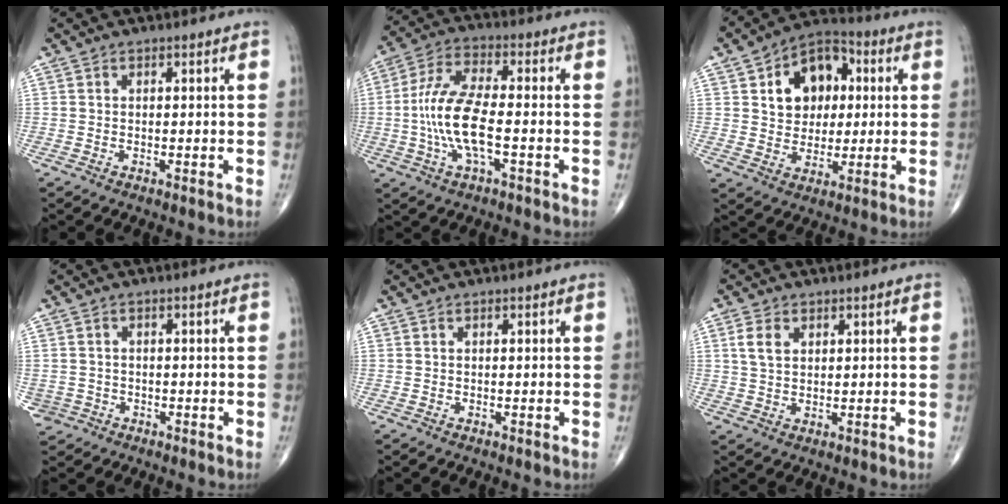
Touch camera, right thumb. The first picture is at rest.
{"total": 12.2, "force": [-2.1, 4.3, 11.3], "torque": [-0.245, 0.024, -0.041]}
{"total": 13.6, "force": [3.3, 10.1, 8.5], "torque": [-0.088, 0.008, 0.048]}
{"total": 2.7, "force": [-1.0, 2.5, -0.1], "torque": [0.010, 0.009, -0.017]}
{"total": 0.0}
{"total": 4.0, "force": [1.6, 2.6, 2.6], "torque": [-0.048, 0.000, 0.034]}